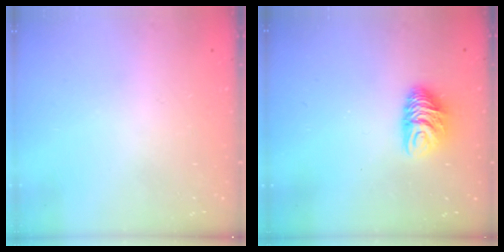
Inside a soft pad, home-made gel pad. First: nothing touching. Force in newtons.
{"total": 8.7, "press": 8.7, "slide": 0.7}